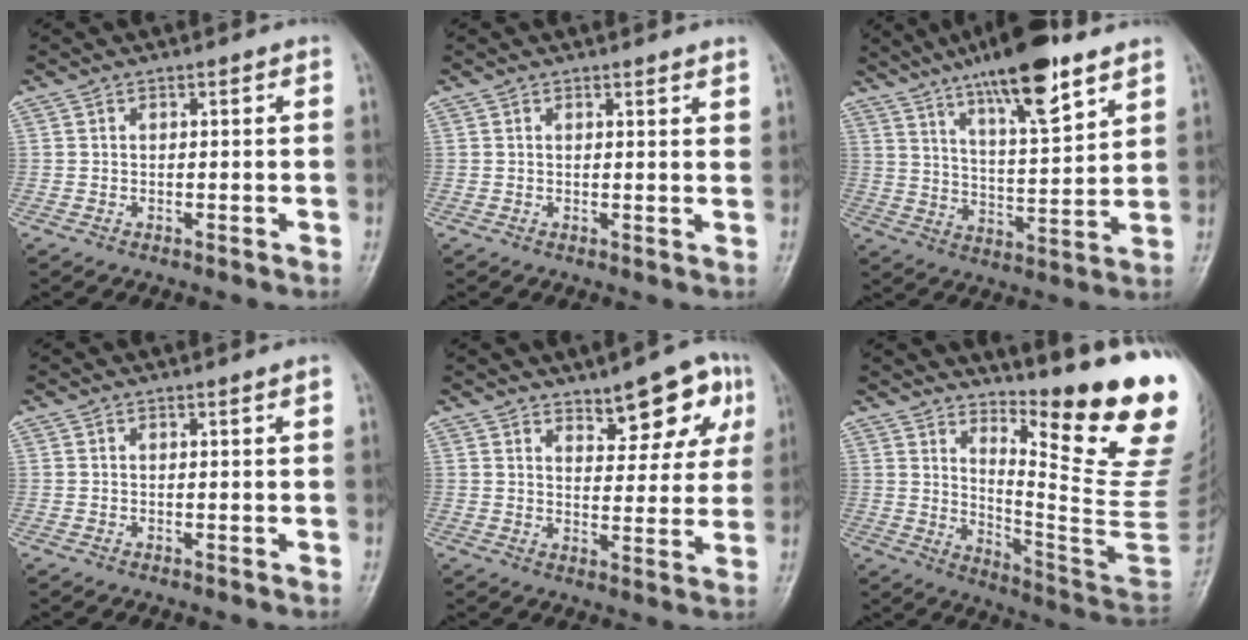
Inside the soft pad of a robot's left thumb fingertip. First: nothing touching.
{"total": 2.2, "force": [1.9, 0.4, 1.1], "torque": [-0.011, -0.010, 0.022]}
{"total": 17.4, "force": [11.5, 4.3, 12.4], "torque": [-0.182, -0.054, 0.195]}
{"total": 0.9, "force": [0.5, 0.0, 0.7], "torque": [-0.010, -0.002, 0.006]}
{"total": 10.6, "force": [5.9, 4.5, 7.6], "torque": [-0.062, -0.023, 0.081]}
{"total": 21.9, "force": [13.4, 2.0, 17.2], "torque": [-0.223, -0.128, 0.204]}